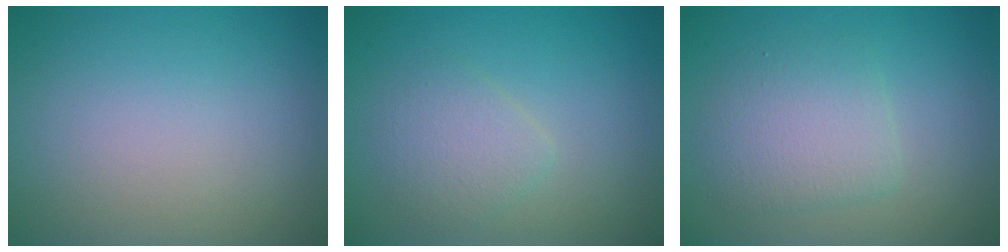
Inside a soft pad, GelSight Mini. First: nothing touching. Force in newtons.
{"total": 2.3, "press": 2.3, "slide": 0.1}
{"total": 3.4, "press": 3.4, "slide": 0.1}